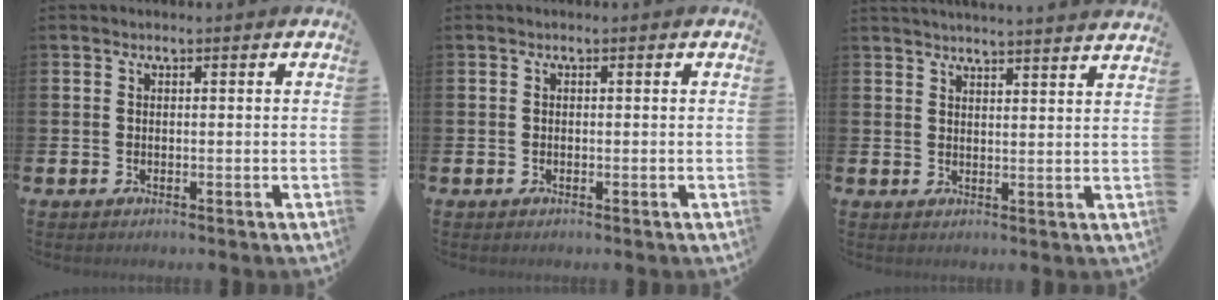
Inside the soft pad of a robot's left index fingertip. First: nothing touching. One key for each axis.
{"total": 0.0}
{"total": 3.7, "fx": 3.6, "fy": -0.8, "fz": -0.1, "tx": 0.000, "ty": -0.026, "tz": 0.063}